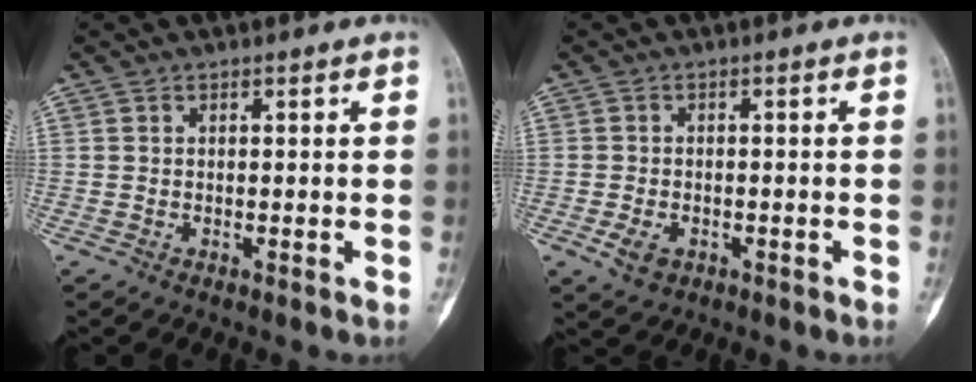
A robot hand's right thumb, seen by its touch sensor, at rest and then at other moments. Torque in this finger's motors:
{"motor_torque": [0.72, 0.46, 0.35, -0.08, 0.18]}